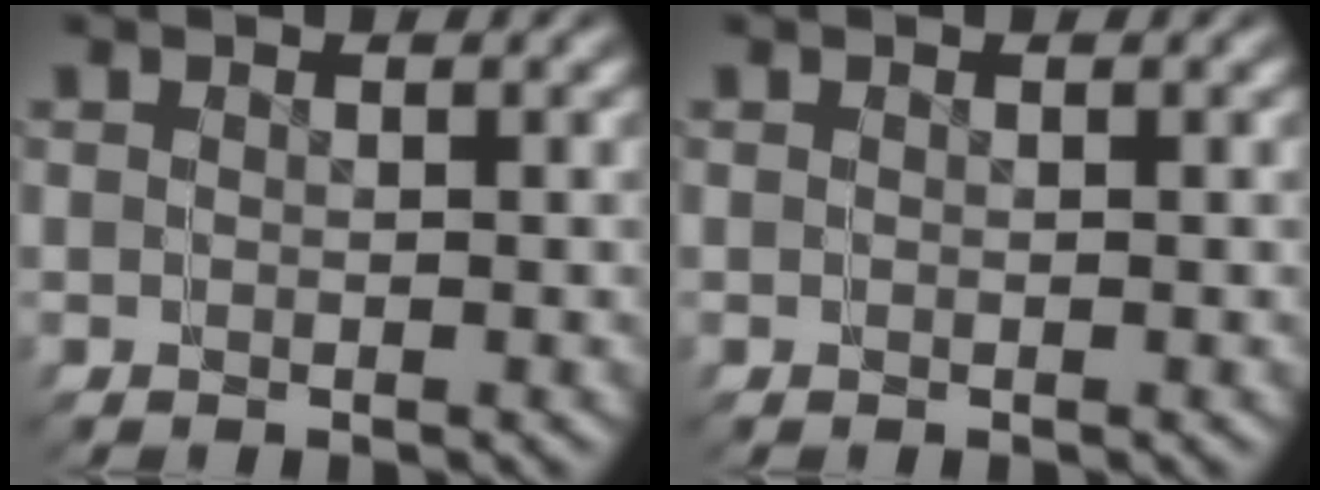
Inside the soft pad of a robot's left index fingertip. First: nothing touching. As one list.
[{"total": 0.0}]